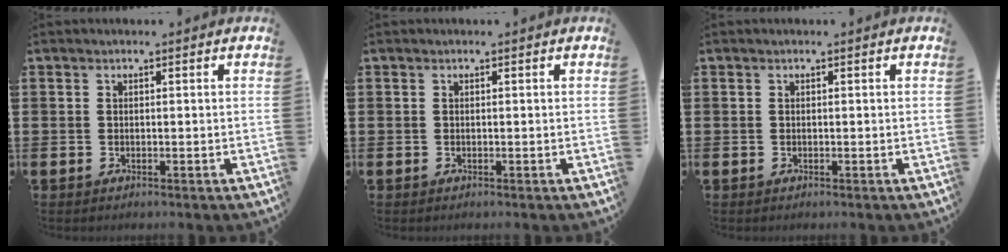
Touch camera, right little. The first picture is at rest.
{"total": 0.0}
{"total": 0.0}